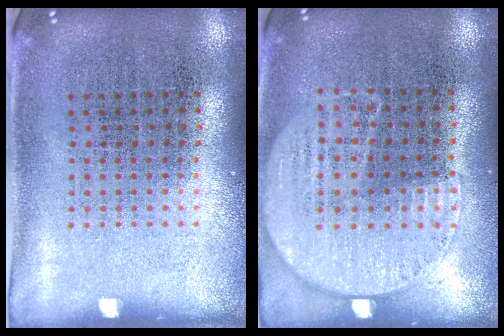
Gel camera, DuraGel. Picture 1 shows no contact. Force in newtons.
{"total": 1.2, "press": 1.0, "slide": 0.7}